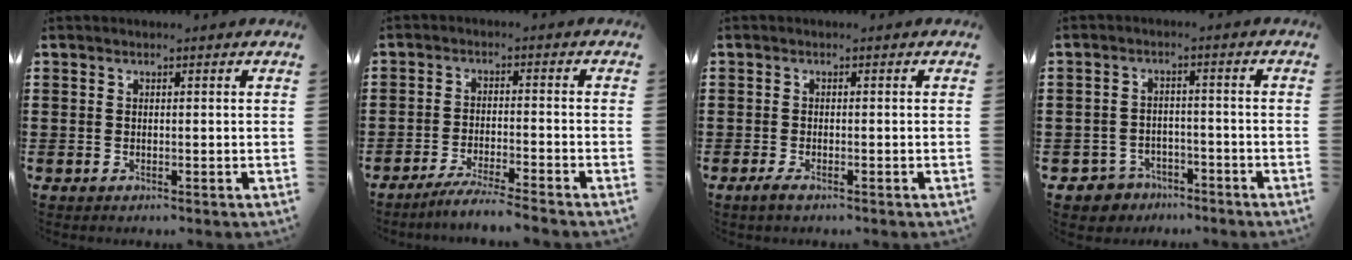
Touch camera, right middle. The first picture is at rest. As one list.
[{"total": 3.8, "force": [-3.6, -0.5, 1.3], "torque": [-0.022, -0.006, -0.069]}, {"total": 1.2, "force": [-0.8, 0.2, 0.9], "torque": [-0.018, -0.003, -0.015]}, {"total": 3.4, "force": [-3.2, 1.3, 0.0], "torque": [-0.020, -0.001, -0.070]}]